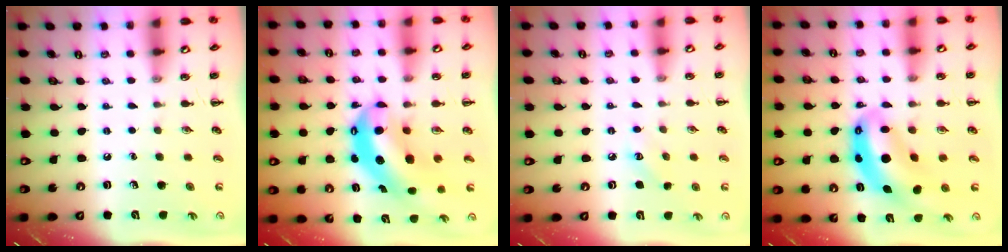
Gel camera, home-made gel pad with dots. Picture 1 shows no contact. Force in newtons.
{"total": 8.9, "press": 8.6, "slide": 2.4}
{"total": 3.8, "press": 3.7, "slide": 1.1}
{"total": 10.0, "press": 9.7, "slide": 2.6}